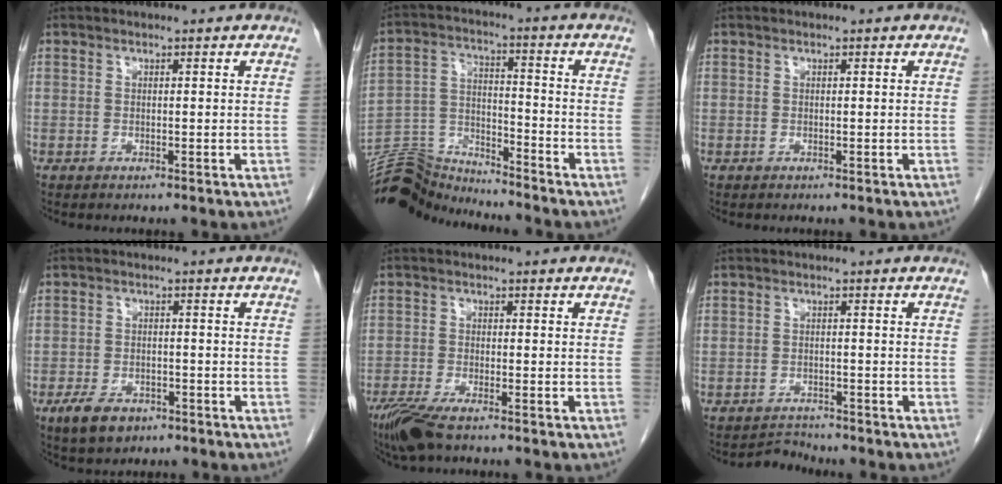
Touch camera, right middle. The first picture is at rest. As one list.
[{"total": 10.0, "force": [-10.0, -0.3, -0.3], "torque": [-0.003, 0.023, -0.188]}, {"total": 0.0}, {"total": 5.1, "force": [-3.1, 2.8, 2.8], "torque": [-0.059, -0.004, -0.047]}, {"total": 5.4, "force": [-3.9, 0.7, 3.6], "torque": [-0.074, -0.016, -0.072]}, {"total": 2.2, "force": [-1.9, 0.0, -1.1], "torque": [0.019, -0.009, -0.029]}]